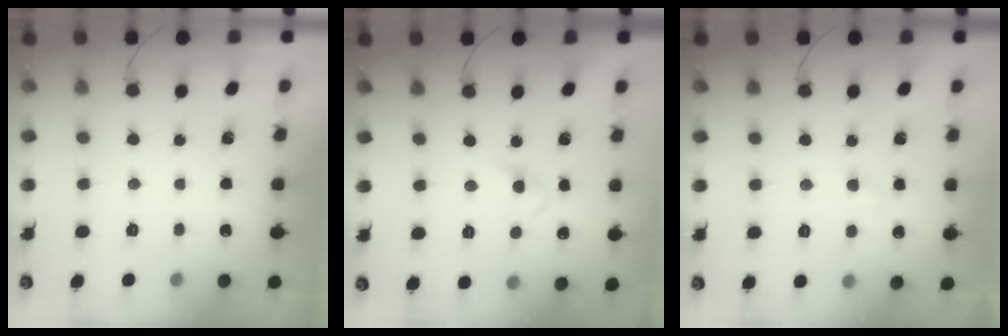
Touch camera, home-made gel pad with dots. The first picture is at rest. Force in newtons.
{"total": 3.1, "press": 2.8, "slide": 1.2}
{"total": 3.0, "press": 2.8, "slide": 1.0}